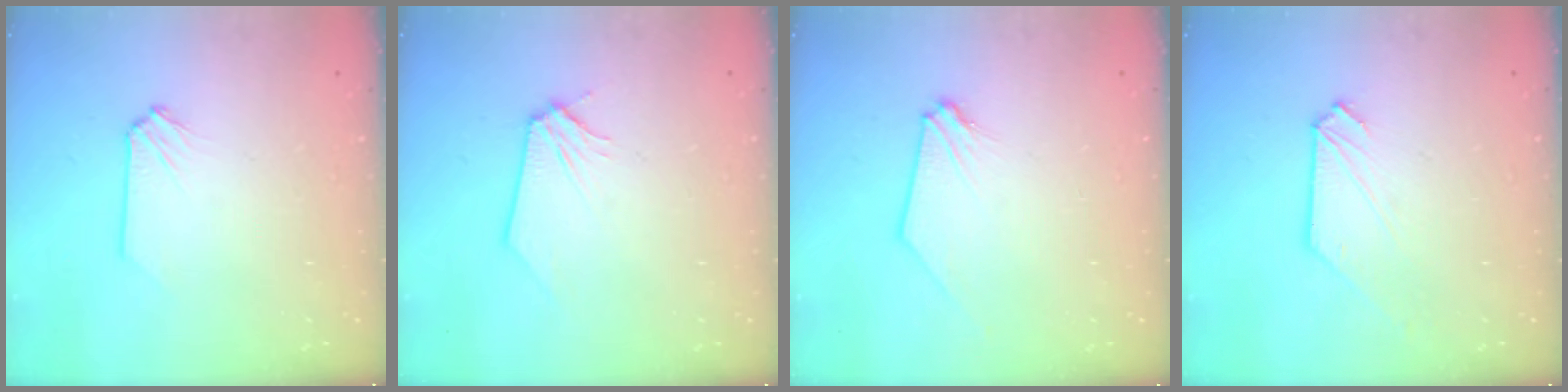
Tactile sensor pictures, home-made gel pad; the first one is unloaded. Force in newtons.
{"total": 0.0}
{"total": 0.0}
{"total": 0.7, "press": 0.7, "slide": 0.1}